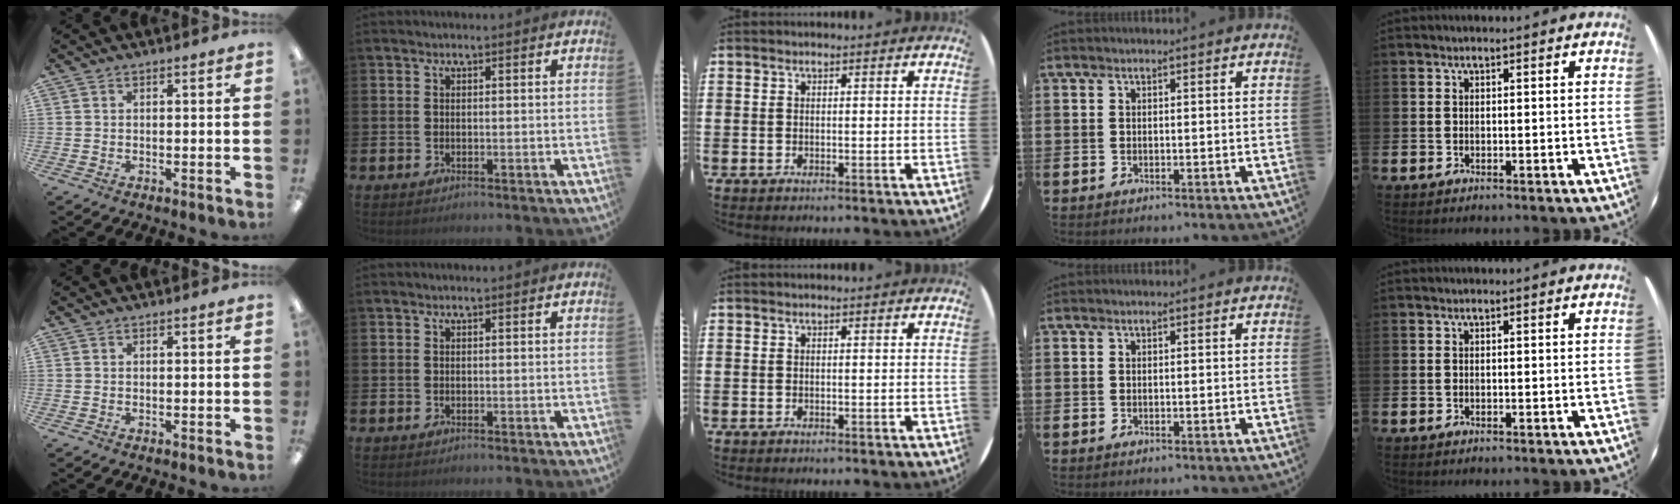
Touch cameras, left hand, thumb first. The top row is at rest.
{}